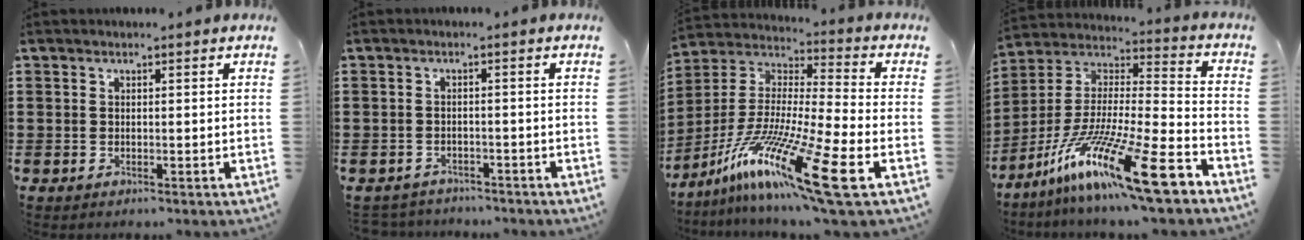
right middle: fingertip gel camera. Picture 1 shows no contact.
{"total": 1.8, "force": [-1.8, 0.4, -0.2], "torque": [-0.004, 0.000, -0.041]}
{"total": 17.4, "force": [-11.0, 0.8, 13.5], "torque": [-0.284, -0.005, -0.206]}
{"total": 16.9, "force": [-11.9, 0.7, 12.0], "torque": [-0.231, 0.009, -0.218]}